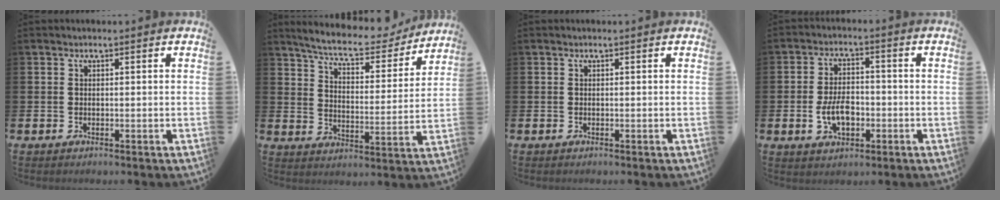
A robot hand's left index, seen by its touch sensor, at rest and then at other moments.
{"total": 7.7, "force": [7.1, 1.4, 2.6], "torque": [-0.080, -0.048, 0.120]}
{"total": 0.0}
{"total": 5.2, "force": [-1.3, 3.1, 4.0], "torque": [-0.068, 0.003, -0.027]}